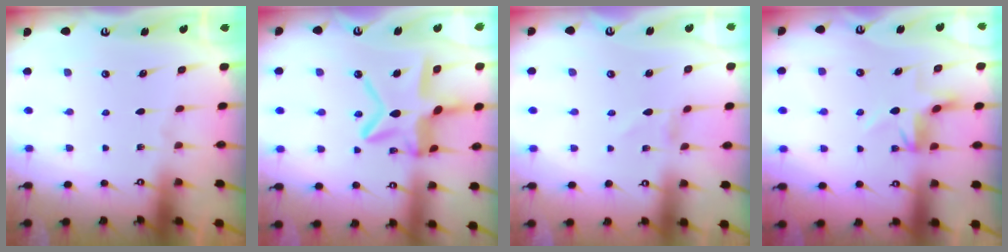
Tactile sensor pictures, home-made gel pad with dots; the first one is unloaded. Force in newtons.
{"total": 15.0, "press": 14.9, "slide": 1.5}
{"total": 1.3, "press": 1.3, "slide": 0.1}
{"total": 4.2, "press": 4.2, "slide": 0.3}